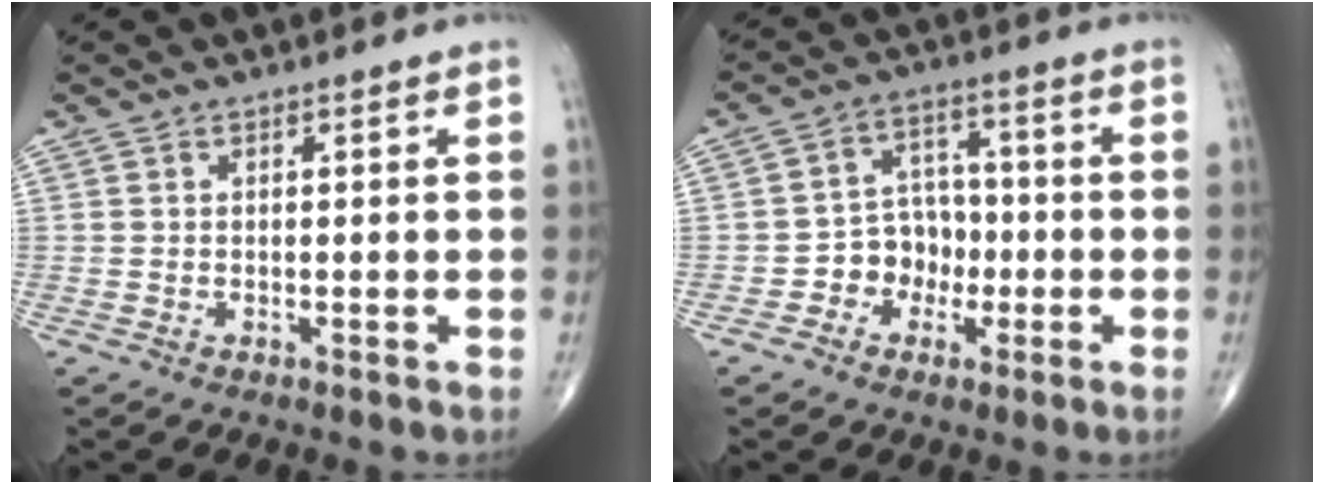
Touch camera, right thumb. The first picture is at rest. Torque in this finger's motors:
{"motor_torque": [0.59, 0.18, 0.41, -0.20, 0.00]}